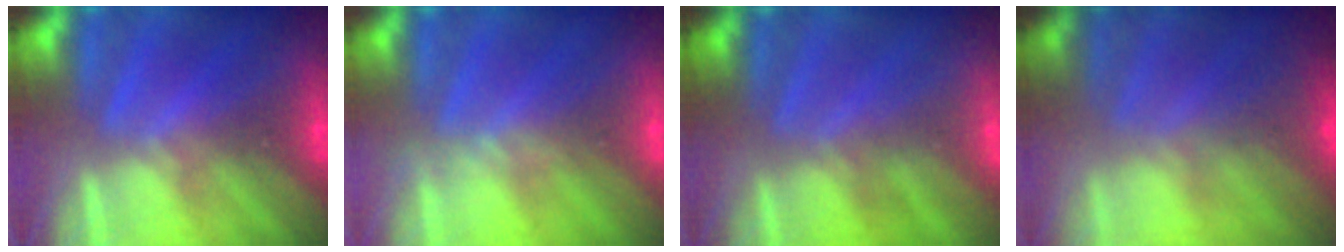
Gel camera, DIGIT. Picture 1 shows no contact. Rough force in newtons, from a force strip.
{"total": 3.6}
{"total": 1.9}
{"total": 3.8}